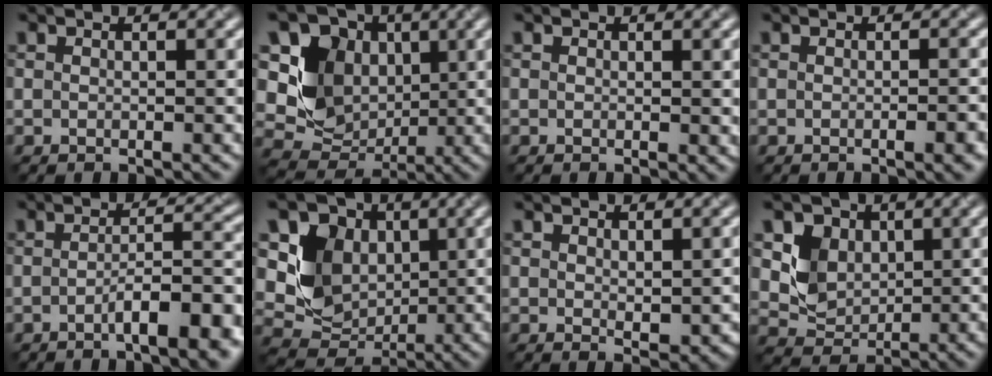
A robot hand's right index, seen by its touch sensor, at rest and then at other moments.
{"total": 9.9, "force": [2.2, 8.2, 5.1], "torque": [-0.105, 0.018, 0.026]}
{"total": 0.9, "force": [0.1, 0.2, 0.9], "torque": [-0.010, -0.003, 0.003]}
{"total": 2.6, "force": [-0.8, 0.8, 2.3], "torque": [-0.020, -0.001, -0.011]}
{"total": 7.2, "force": [-3.0, 1.8, 6.3], "torque": [-0.080, 0.004, -0.052]}
{"total": 8.9, "force": [2.2, 7.3, 4.6], "torque": [-0.090, 0.010, 0.027]}
{"total": 2.0, "force": [0.3, 0.9, 1.8], "torque": [-0.028, -0.010, 0.012]}
{"total": 4.2, "force": [1.3, 3.5, 1.8], "torque": [-0.043, -0.012, 0.026]}